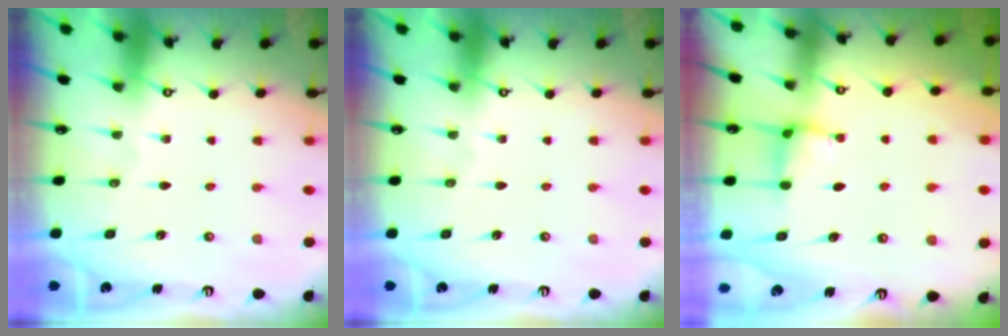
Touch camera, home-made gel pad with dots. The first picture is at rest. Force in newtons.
{"total": 0.0}
{"total": 3.0, "press": 3.0, "slide": 0.3}